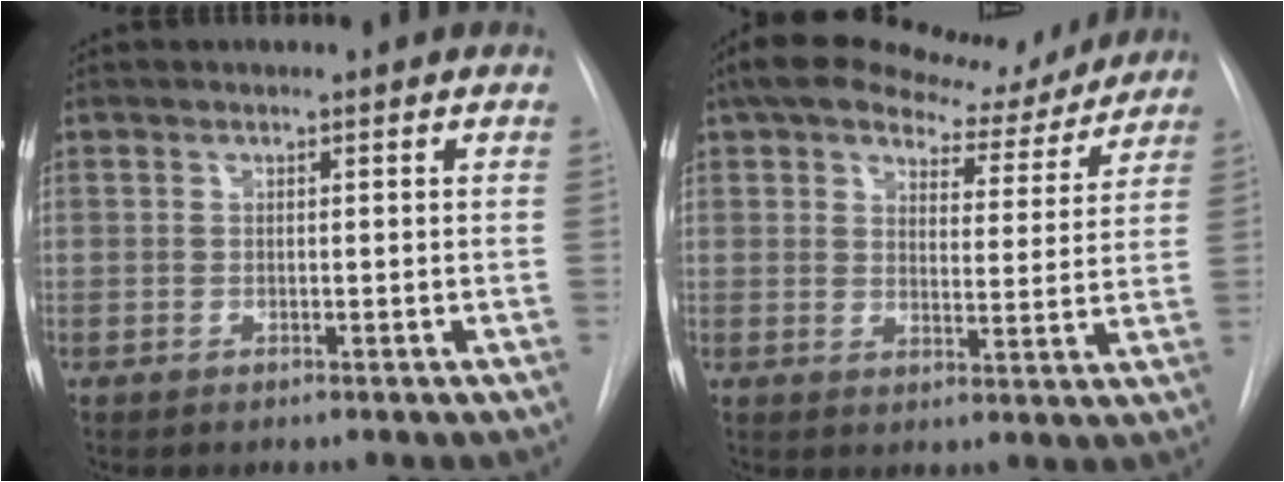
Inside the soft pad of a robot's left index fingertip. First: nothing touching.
{"total": 12.4, "force": [10.8, 4.2, 4.5], "torque": [-0.053, 0.007, 0.140]}